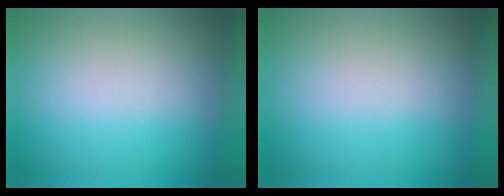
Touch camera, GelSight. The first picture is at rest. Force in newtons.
{"total": 0.0}